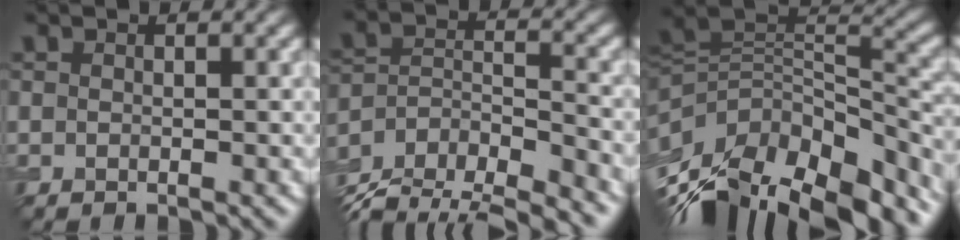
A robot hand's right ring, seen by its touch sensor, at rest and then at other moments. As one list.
[{"total": 11.2, "force": [-9.9, 4.0, 3.5], "torque": [-0.068, 0.004, -0.146]}, {"total": 13.3, "force": [-6.6, 7.5, 8.8], "torque": [-0.192, -0.001, -0.095]}]